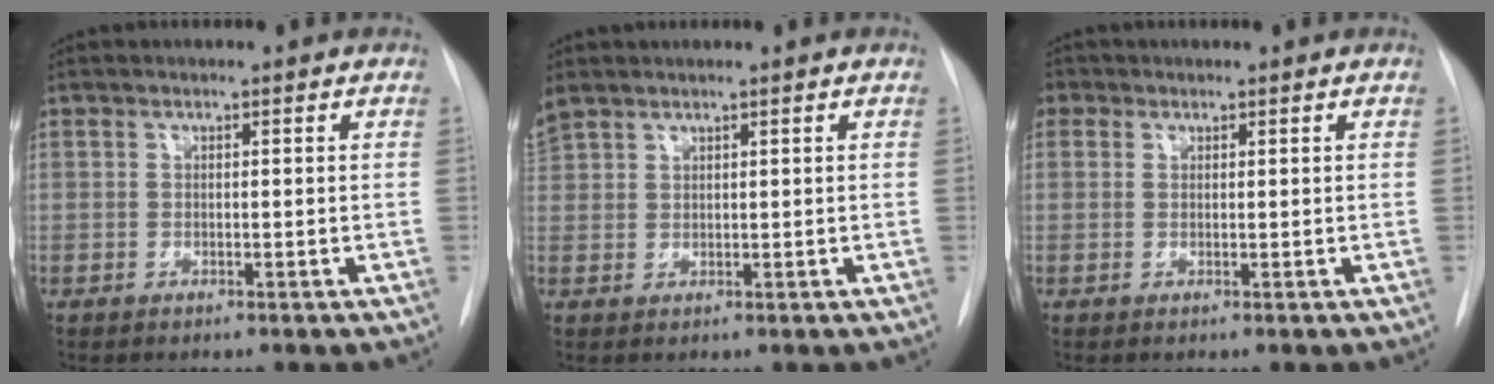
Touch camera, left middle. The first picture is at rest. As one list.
[{"total": 2.7, "force": [2.4, 1.1, 0.5], "torque": [-0.026, 0.017, 0.055]}, {"total": 1.5, "force": [0.6, 1.3, 0.1], "torque": [0.007, 0.003, 0.006]}]